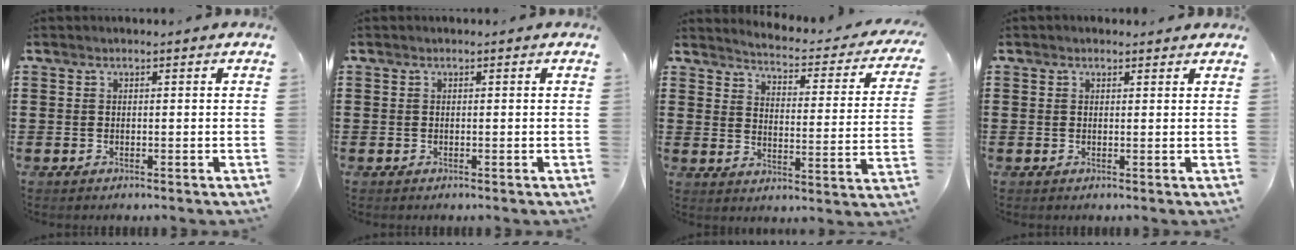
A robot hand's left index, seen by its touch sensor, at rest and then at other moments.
{"total": 0.0}
{"total": 2.9, "force": [2.8, -0.2, 0.7], "torque": [-0.035, -0.031, 0.040]}
{"total": 1.0, "force": [0.9, 0.4, 0.2], "torque": [-0.004, 0.004, 0.017]}